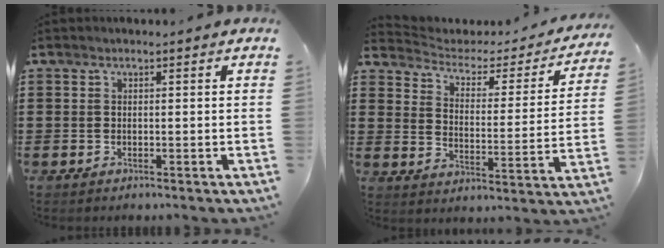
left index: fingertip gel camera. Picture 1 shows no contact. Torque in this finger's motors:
{"motor_torque": [2.14, 0.00, 0.00, -0.06]}